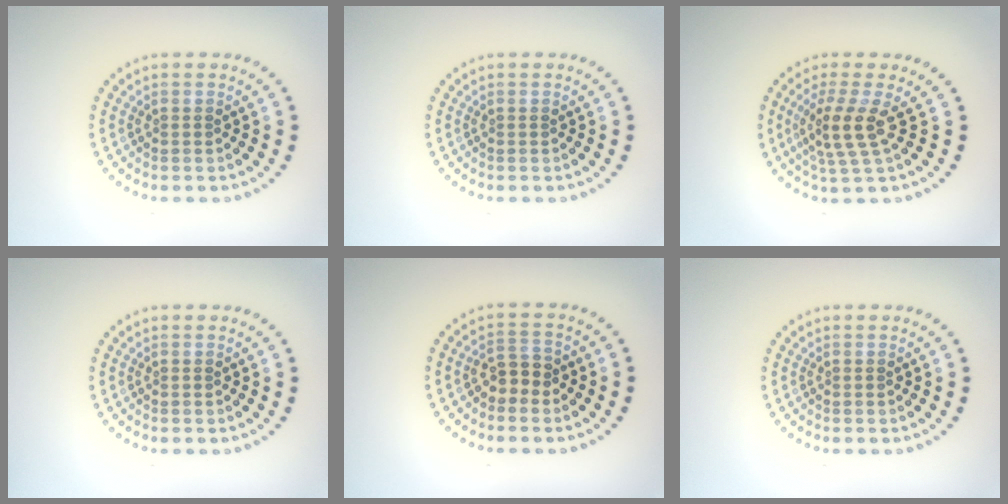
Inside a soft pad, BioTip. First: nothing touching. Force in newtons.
{"total": 0.0}
{"total": 3.3, "press": 2.8, "slide": 1.7}
{"total": 0.0}
{"total": 2.0, "press": 1.8, "slide": 0.7}
{"total": 0.0}